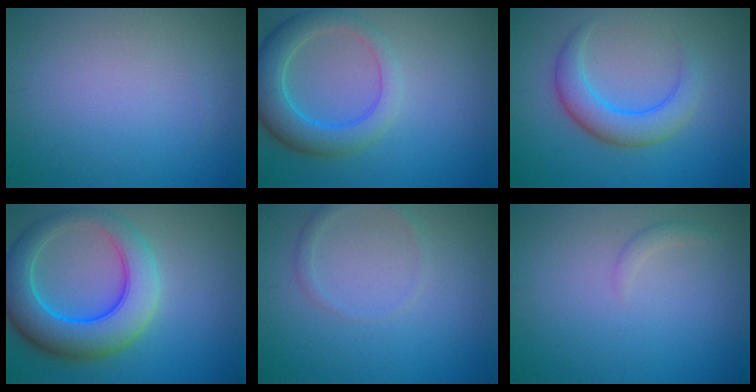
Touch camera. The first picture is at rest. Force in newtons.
{"total": 5.4, "press": 5.4, "slide": 0.3}
{"total": 4.3, "press": 4.3, "slide": 0.2}
{"total": 8.4, "press": 8.4, "slide": 0.2}
{"total": 1.3, "press": 1.3, "slide": 0.0}
{"total": 0.8, "press": 0.8, "slide": 0.0}